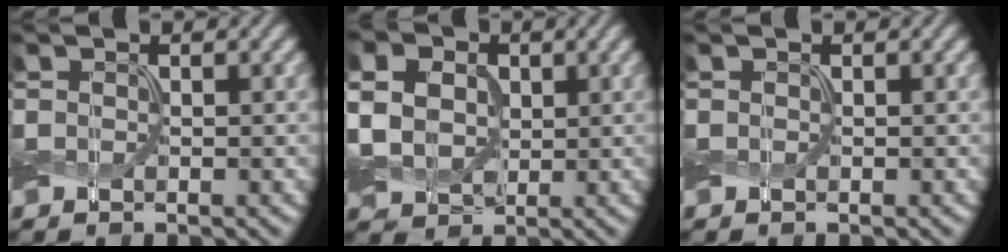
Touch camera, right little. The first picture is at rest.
{"total": 9.2, "force": [1.9, 7.4, 5.1], "torque": [-0.111, 0.033, 0.019]}
{"total": 0.0}